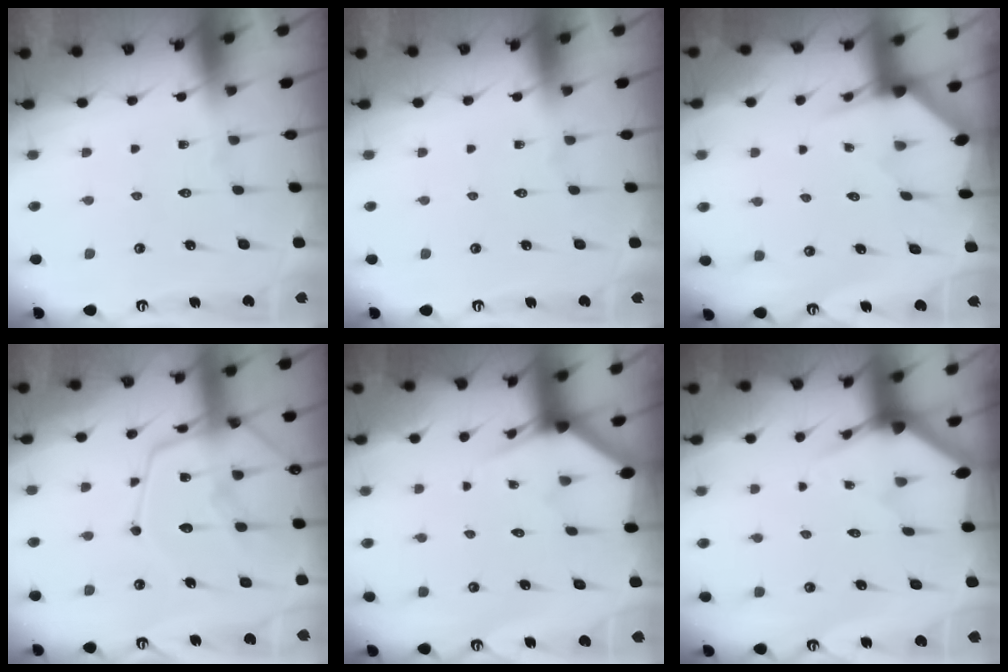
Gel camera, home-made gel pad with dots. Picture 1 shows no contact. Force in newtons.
{"total": 0.0}
{"total": 3.2, "press": 3.1, "slide": 0.3}
{"total": 16.7, "press": 16.7, "slide": 1.7}
{"total": 2.7, "press": 2.7, "slide": 0.1}
{"total": 3.4, "press": 3.4, "slide": 0.2}